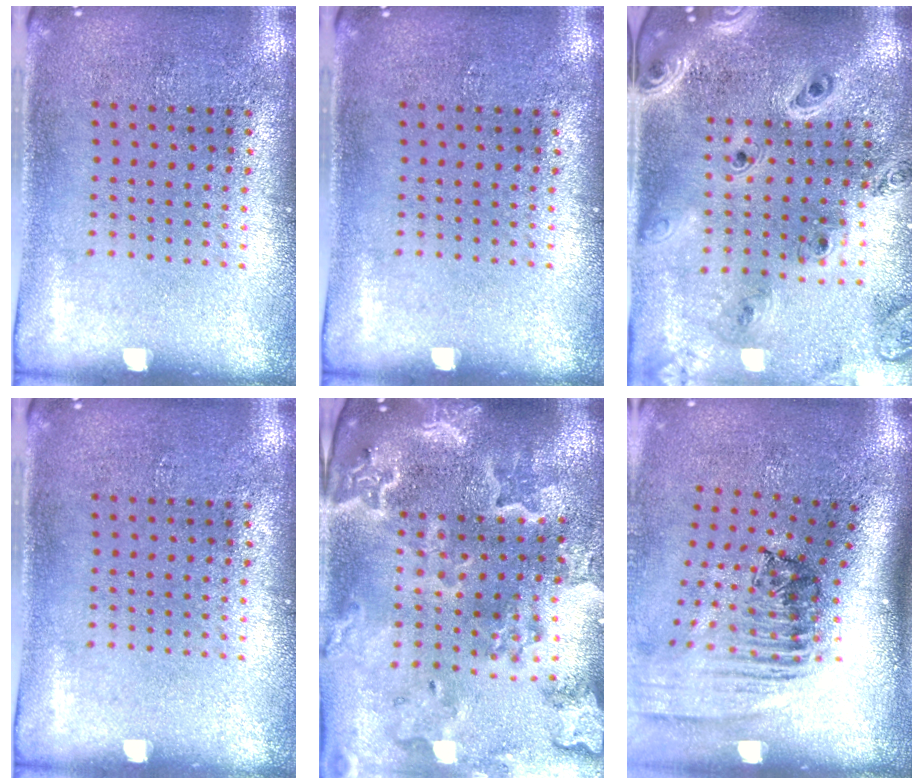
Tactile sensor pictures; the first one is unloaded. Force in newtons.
{"total": 0.0}
{"total": 2.3, "press": 2.1, "slide": 1.0}
{"total": 0.0}
{"total": 4.3, "press": 3.6, "slide": 2.4}
{"total": 2.6, "press": 1.8, "slide": 1.8}